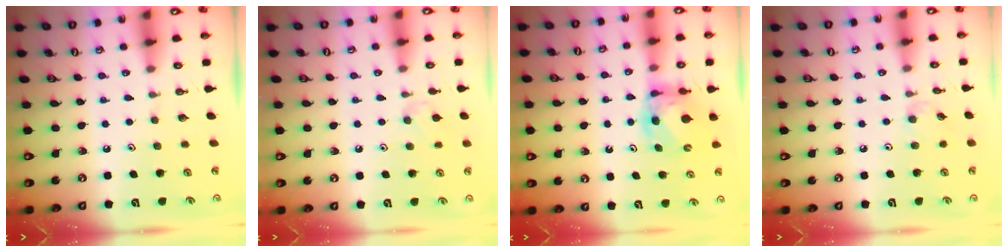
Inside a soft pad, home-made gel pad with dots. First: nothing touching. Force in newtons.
{"total": 4.6, "press": 4.6, "slide": 0.7}
{"total": 6.2, "press": 6.2, "slide": 0.4}
{"total": 4.0, "press": 4.0, "slide": 0.6}